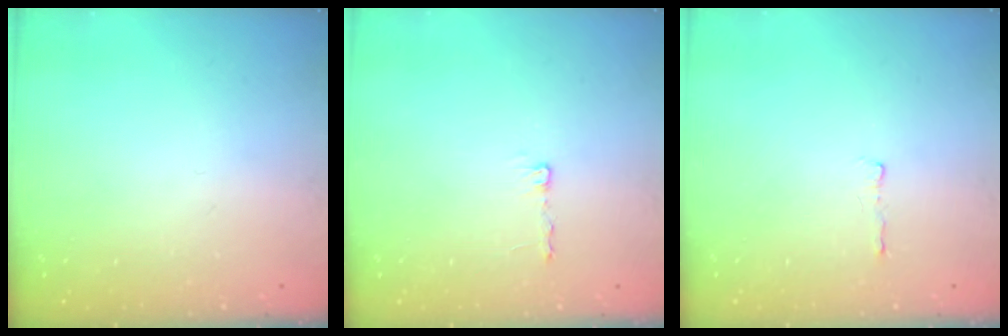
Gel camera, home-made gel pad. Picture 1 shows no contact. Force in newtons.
{"total": 3.4, "press": 3.4, "slide": 0.3}
{"total": 2.9, "press": 2.8, "slide": 0.5}